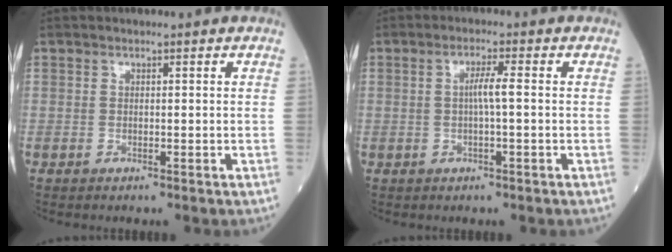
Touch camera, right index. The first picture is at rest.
{"total": 3.0, "force": [0.0, 0.2, 3.0], "torque": [-0.061, 0.003, 0.001]}